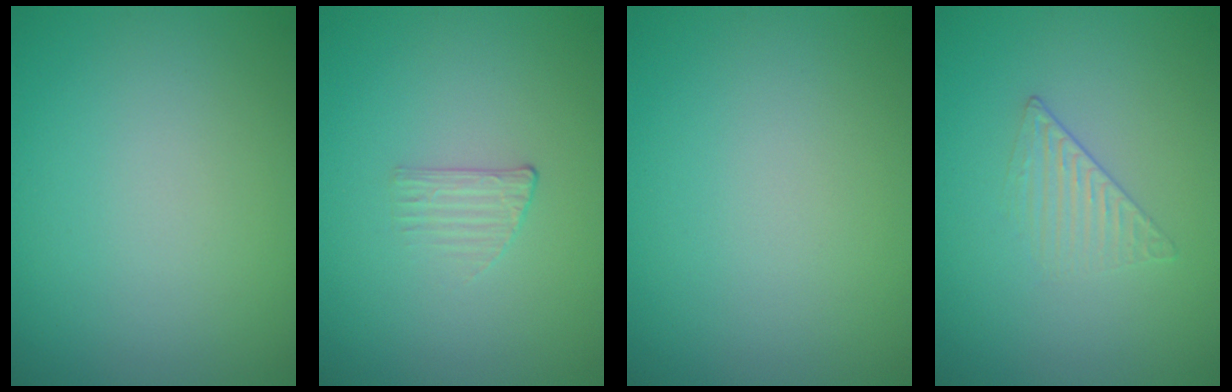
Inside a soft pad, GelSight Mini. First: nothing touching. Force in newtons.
{"total": 1.0, "press": 0.3, "slide": 1.0}
{"total": 0.0}
{"total": 1.3, "press": 0.4, "slide": 1.2}